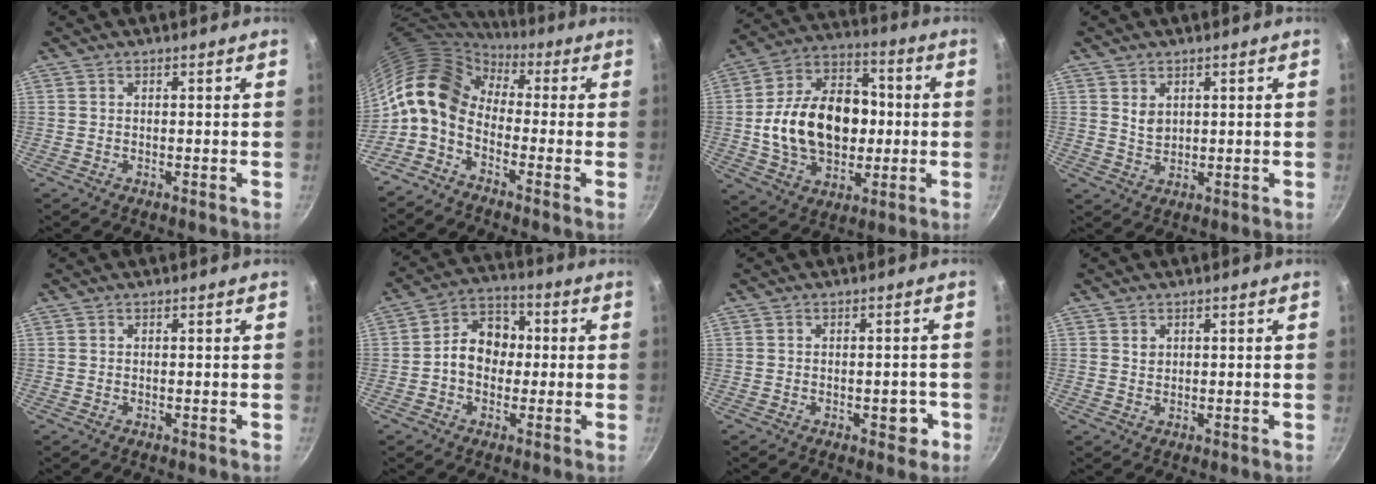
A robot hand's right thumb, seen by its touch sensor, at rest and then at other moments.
{"total": 11.8, "force": [-0.4, 7.8, 8.9], "torque": [-0.147, 0.029, -0.030]}
{"total": 21.5, "force": [-0.4, 15.1, 15.2], "torque": [-0.226, 0.033, -0.009]}
{"total": 3.0, "force": [1.2, 2.2, 1.7], "torque": [-0.022, -0.006, 0.025]}
{"total": 0.0}
{"total": 9.5, "force": [-0.2, 7.5, 5.9], "torque": [-0.050, 0.027, -0.020]}
{"total": 3.6, "force": [-1.3, 2.0, 2.7], "torque": [-0.009, 0.012, -0.015]}
{"total": 1.2, "force": [0.5, 1.0, 0.4], "torque": [-0.004, 0.002, 0.009]}